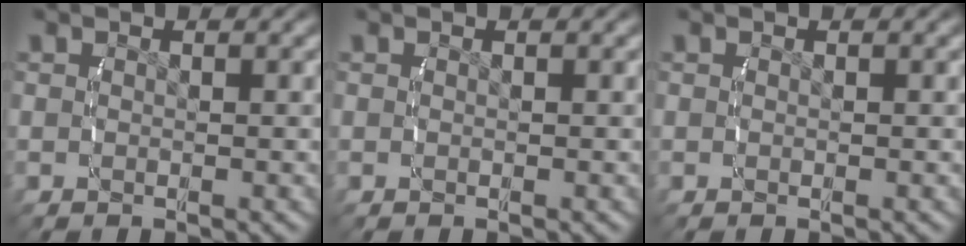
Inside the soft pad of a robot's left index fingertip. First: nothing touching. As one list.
[{"total": 0.0}, {"total": 0.0}]